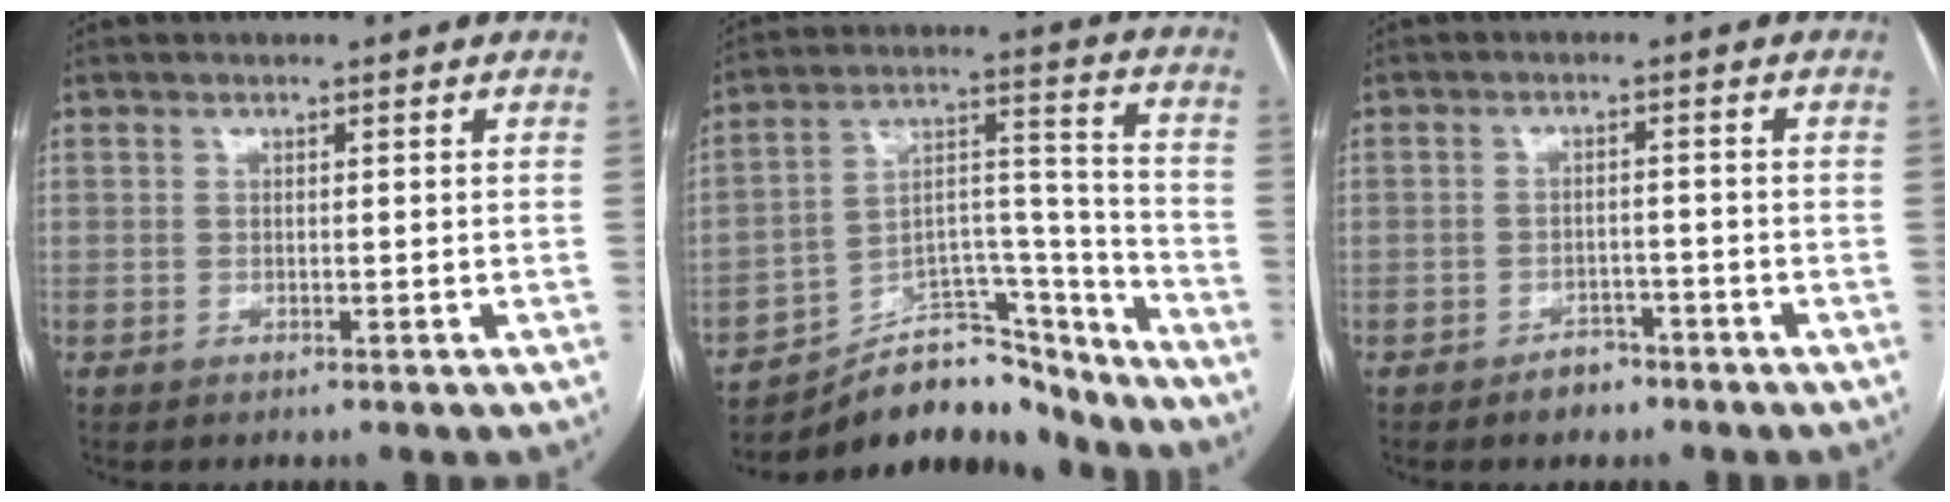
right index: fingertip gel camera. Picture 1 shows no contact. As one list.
[{"total": 17.2, "force": [-15.6, 5.7, 4.4], "torque": [-0.062, 0.060, -0.245]}, {"total": 3.0, "force": [-2.2, 1.8, 0.9], "torque": [-0.013, 0.007, -0.027]}]